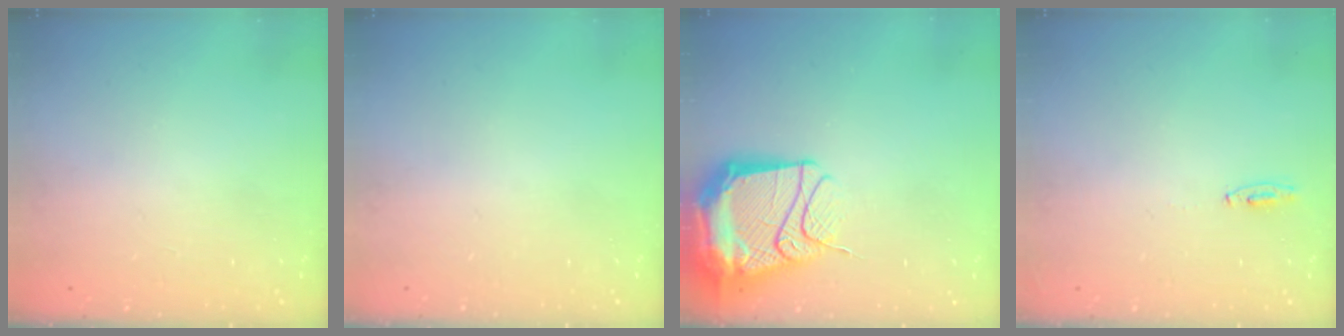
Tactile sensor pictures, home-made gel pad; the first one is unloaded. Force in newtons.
{"total": 0.0}
{"total": 24.0, "press": 20.5, "slide": 12.5}
{"total": 15.9, "press": 4.3, "slide": 15.3}